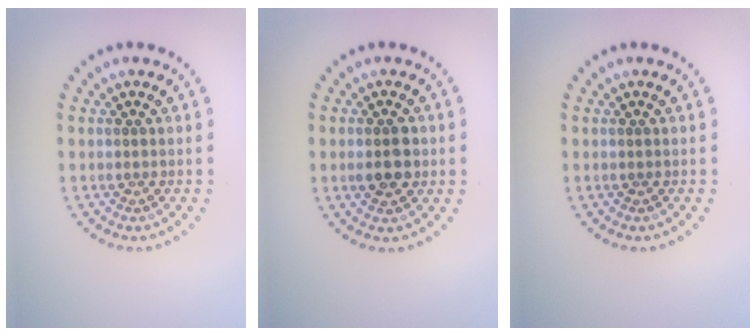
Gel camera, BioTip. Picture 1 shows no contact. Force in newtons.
{"total": 3.0, "press": 3.0, "slide": 0.1}
{"total": 0.0}